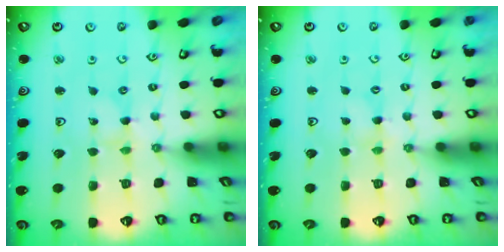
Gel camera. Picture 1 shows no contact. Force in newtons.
{"total": 0.9, "press": 0.9, "slide": 0.2}